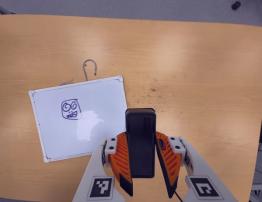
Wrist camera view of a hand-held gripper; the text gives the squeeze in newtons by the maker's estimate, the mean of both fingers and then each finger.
{"total": 8.1, "left": 6.7, "right": 9.4}